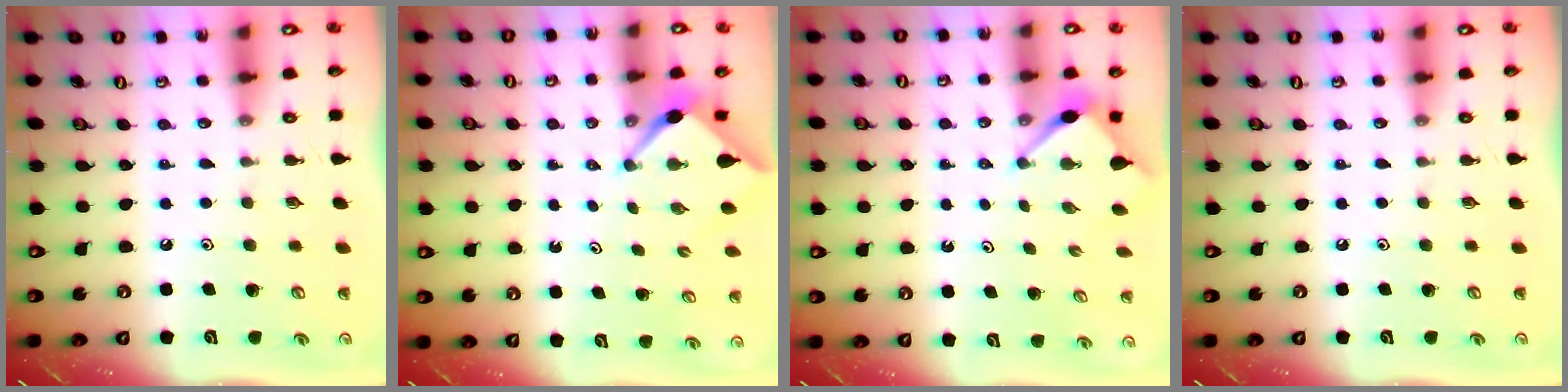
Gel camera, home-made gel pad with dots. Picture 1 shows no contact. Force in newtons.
{"total": 2.4, "press": 2.4, "slide": 0.2}
{"total": 3.4, "press": 3.3, "slide": 0.3}
{"total": 0.0}